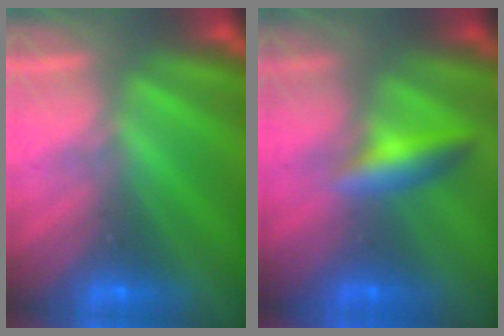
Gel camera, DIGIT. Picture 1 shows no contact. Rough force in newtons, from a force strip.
{"total": 2.4}